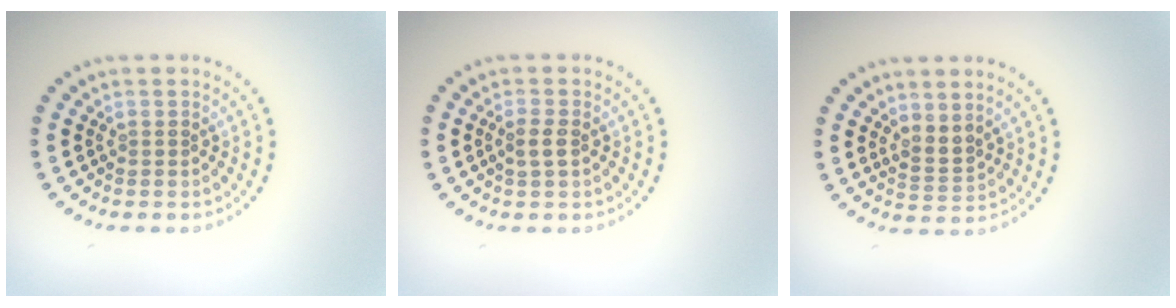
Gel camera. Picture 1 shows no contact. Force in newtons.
{"total": 1.4, "press": 1.3, "slide": 0.3}
{"total": 2.0, "press": 1.4, "slide": 1.4}